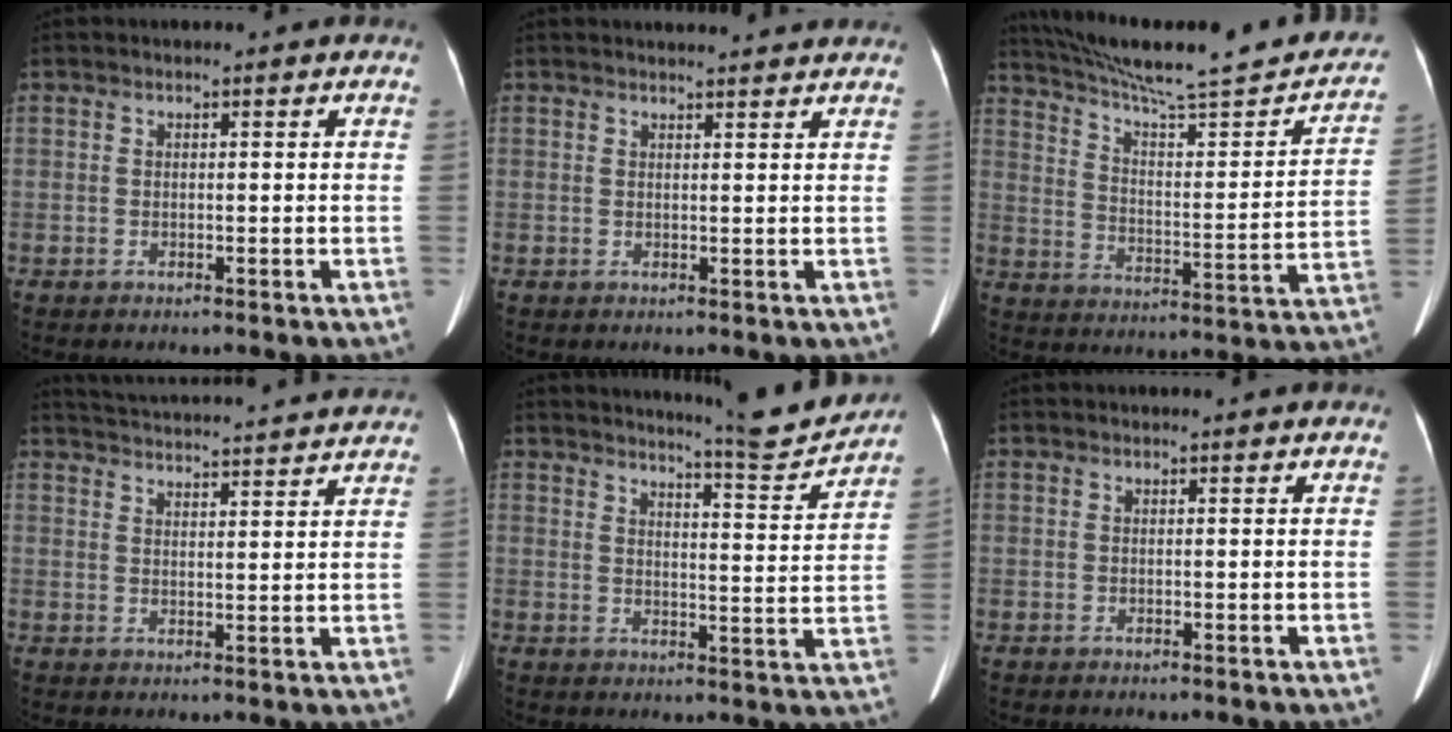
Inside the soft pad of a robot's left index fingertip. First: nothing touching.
{"total": 7.8, "force": [7.4, 0.2, 2.2], "torque": [-0.025, 0.021, 0.076]}
{"total": 26.6, "force": [22.7, 2.5, 13.6], "torque": [-0.209, -0.027, 0.308]}
{"total": 21.1, "force": [20.1, 1.1, 6.4], "torque": [-0.106, 0.005, 0.262]}
{"total": 10.4, "force": [10.1, -0.9, 2.6], "torque": [-0.044, -0.035, 0.132]}
{"total": 1.4, "force": [1.3, -0.1, 0.4], "torque": [-0.013, 0.011, 0.016]}